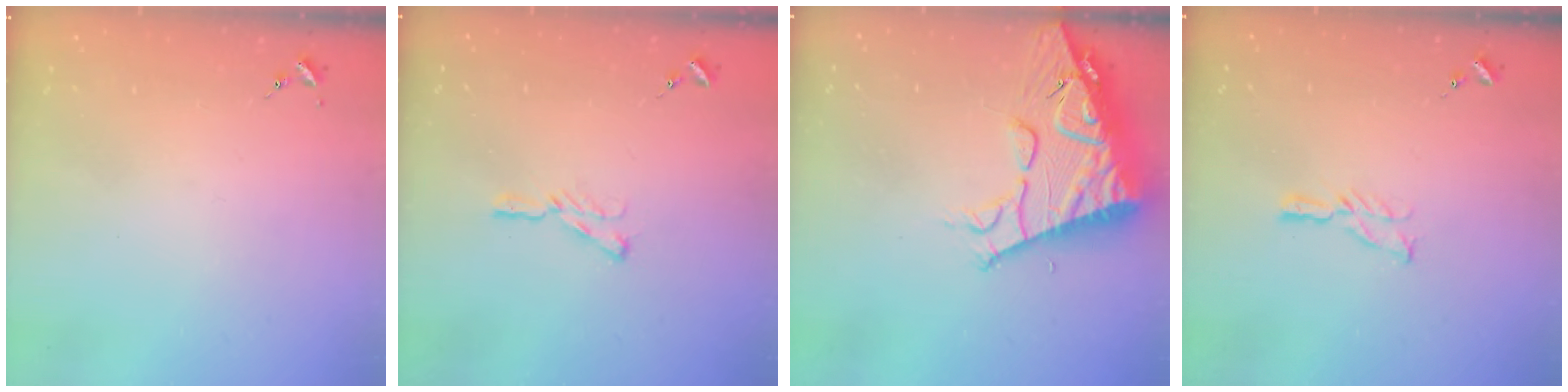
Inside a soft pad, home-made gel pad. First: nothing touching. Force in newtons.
{"total": 5.8, "press": 5.7, "slide": 0.6}
{"total": 17.5, "press": 17.4, "slide": 1.8}
{"total": 5.0, "press": 5.0, "slide": 0.5}